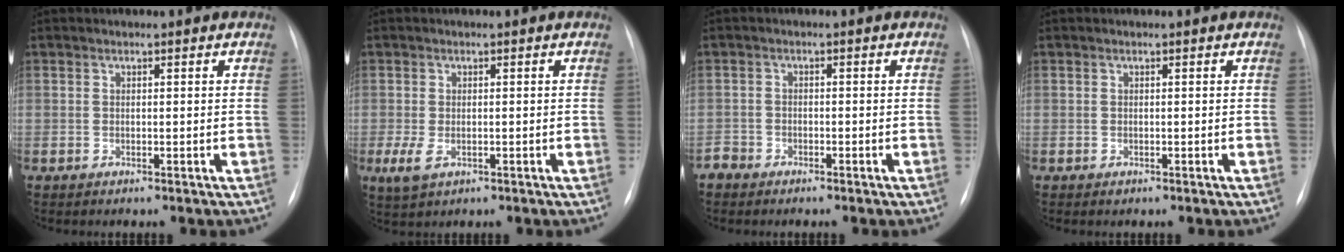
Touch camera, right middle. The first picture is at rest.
{"total": 3.1, "force": [-1.1, 1.6, 2.5], "torque": [-0.058, -0.007, -0.014]}
{"total": 1.9, "force": [-1.7, 1.0, 0.0], "torque": [-0.003, 0.002, -0.031]}
{"total": 0.0}